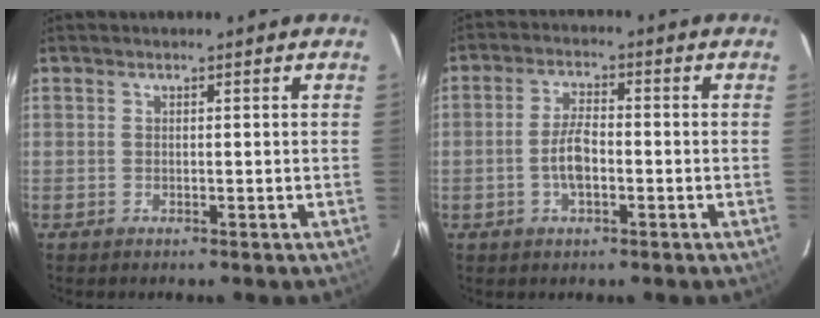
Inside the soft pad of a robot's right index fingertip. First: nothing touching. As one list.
[{"total": 5.2, "force": [-1.5, 2.1, 4.5], "torque": [-0.095, 0.006, -0.027]}]